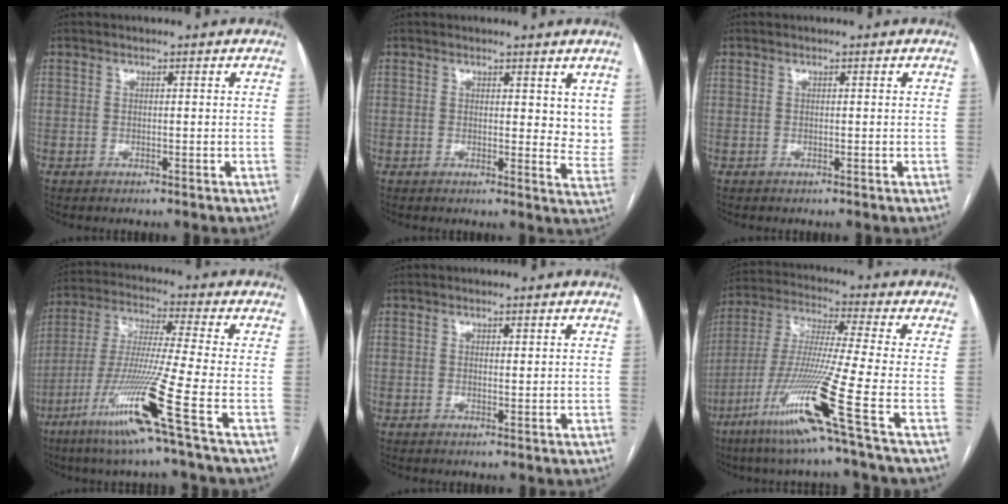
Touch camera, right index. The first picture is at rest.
{"total": 4.9, "force": [3.2, 2.4, 2.9], "torque": [-0.019, -0.023, 0.034]}
{"total": 0.0}
{"total": 15.2, "force": [-7.2, -2.3, 13.1], "torque": [-0.264, -0.036, -0.140]}
{"total": 0.7, "force": [0.4, 0.2, 0.5], "torque": [-0.006, -0.002, 0.005]}
{"total": 16.0, "force": [-7.8, -2.5, 13.8], "torque": [-0.285, -0.037, -0.150]}